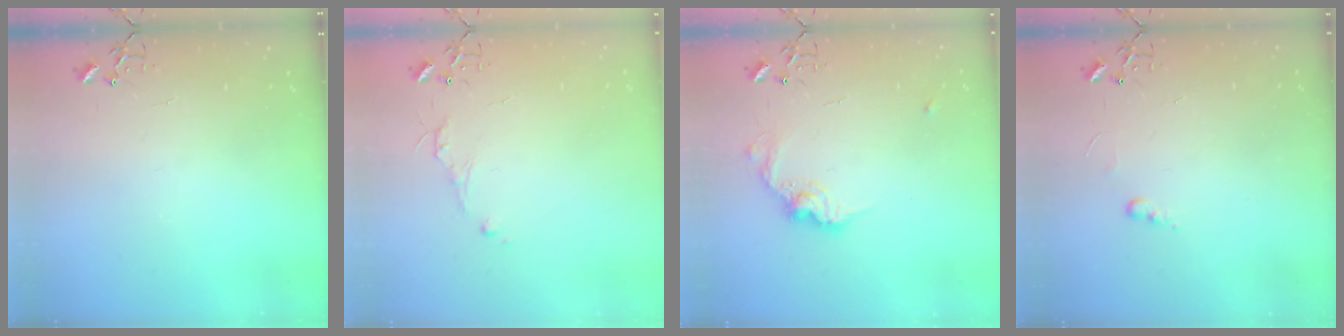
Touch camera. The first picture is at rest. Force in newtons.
{"total": 5.0, "press": 5.0, "slide": 0.6}
{"total": 11.8, "press": 11.8, "slide": 0.6}
{"total": 5.6, "press": 5.6, "slide": 0.7}